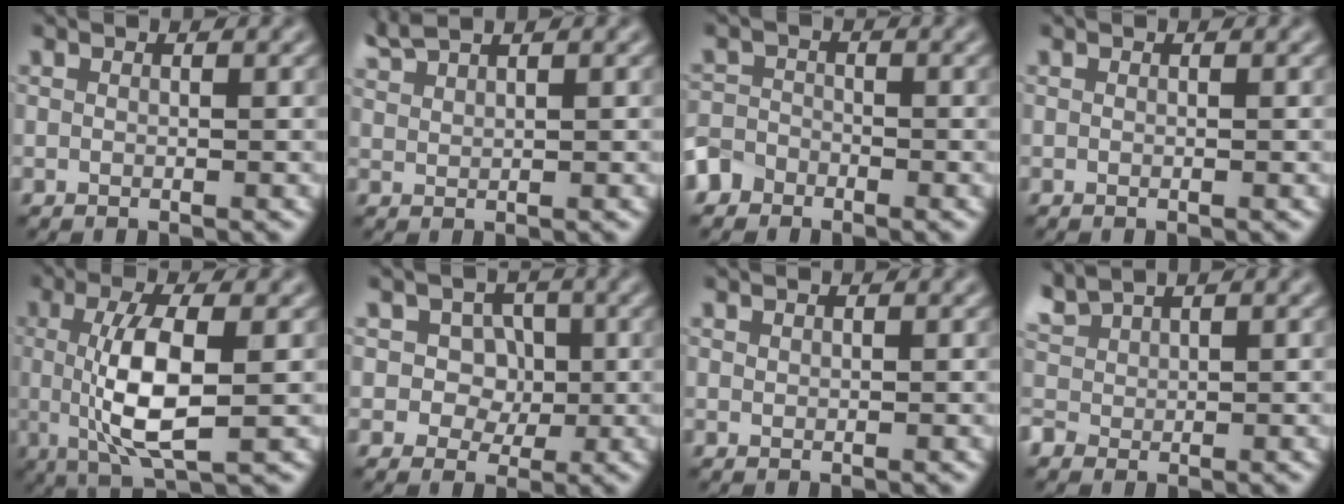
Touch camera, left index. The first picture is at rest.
{"total": 2.4, "force": [2.2, 0.3, 0.9], "torque": [-0.015, 0.011, 0.048]}
{"total": 2.7, "force": [-2.0, 1.8, 0.2], "torque": [0.007, 0.002, -0.047]}
{"total": 0.0}
{"total": 6.8, "force": [-0.1, 2.1, 6.5], "torque": [-0.129, -0.005, 0.000]}
{"total": 4.2, "force": [0.7, 3.6, 2.2], "torque": [-0.017, 0.013, -0.013]}
{"total": 0.0}
{"total": 1.7, "force": [1.3, 0.9, 0.5], "torque": [-0.023, 0.010, 0.034]}